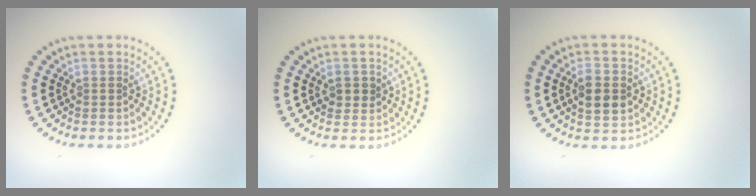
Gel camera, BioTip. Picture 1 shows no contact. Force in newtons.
{"total": 1.5, "press": 1.3, "slide": 0.7}
{"total": 3.0, "press": 3.0, "slide": 0.1}